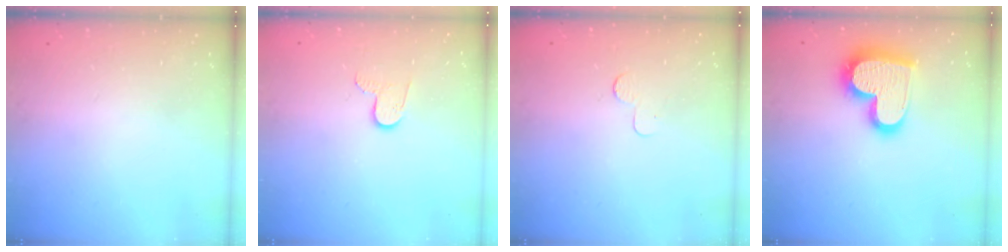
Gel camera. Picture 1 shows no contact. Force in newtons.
{"total": 6.0, "press": 6.0, "slide": 0.6}
{"total": 2.5, "press": 2.5, "slide": 0.2}
{"total": 21.8, "press": 21.7, "slide": 1.6}